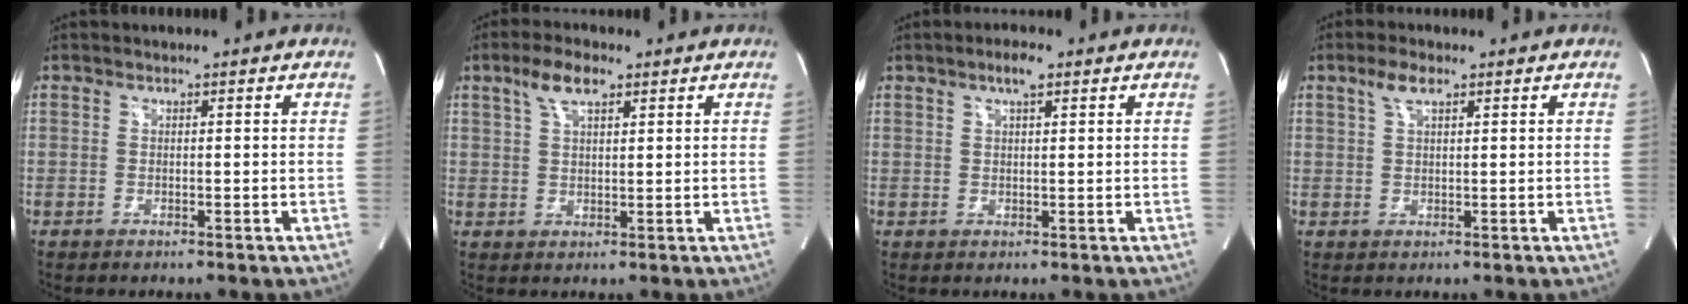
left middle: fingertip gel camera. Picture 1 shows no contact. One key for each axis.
{"total": 5.0, "fx": 3.0, "fy": 1.8, "fz": 3.6, "tx": -0.077, "ty": 0.013, "tz": 0.060}
{"total": 2.9, "fx": 1.7, "fy": 0.5, "fz": 2.3, "tx": -0.044, "ty": 0.006, "tz": 0.030}
{"total": 3.0, "fx": 1.8, "fy": 1.1, "fz": 2.2, "tx": -0.049, "ty": 0.009, "tz": 0.040}